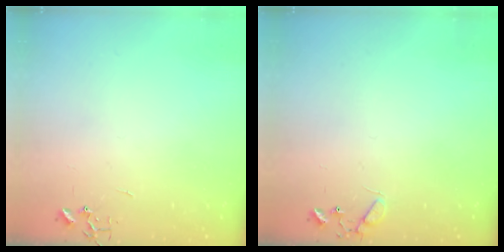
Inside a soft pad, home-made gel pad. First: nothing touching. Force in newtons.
{"total": 6.1, "press": 6.1, "slide": 0.5}